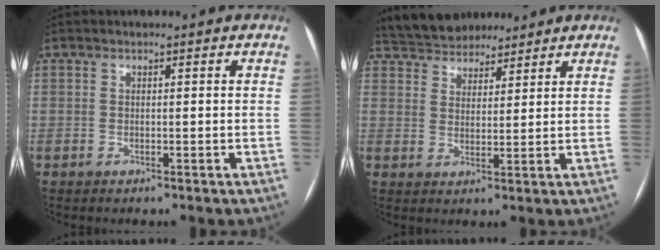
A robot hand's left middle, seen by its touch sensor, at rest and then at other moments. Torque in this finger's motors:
{"motor_torque": [0.28, -0.33, 0.00, 0.00]}